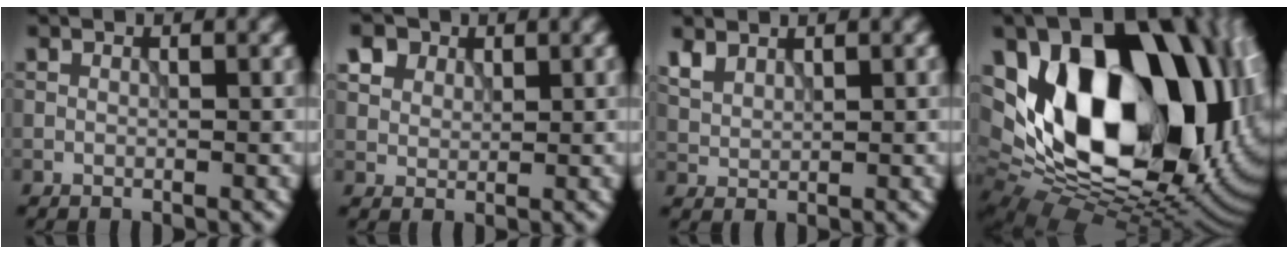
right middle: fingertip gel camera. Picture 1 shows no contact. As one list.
[{"total": 5.1, "force": [3.1, 3.4, 2.3], "torque": [-0.070, 0.003, 0.053]}, {"total": 2.2, "force": [1.5, 1.1, 1.0], "torque": [-0.030, 0.004, 0.035]}, {"total": 20.7, "force": [2.4, 13.4, 15.6], "torque": [-0.259, -0.011, 0.057]}]